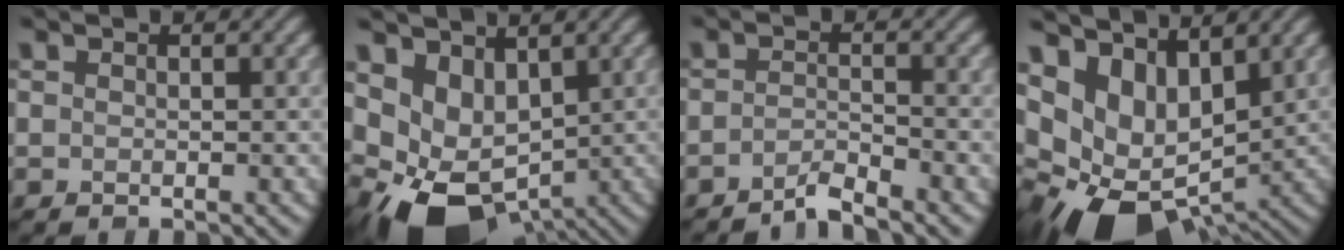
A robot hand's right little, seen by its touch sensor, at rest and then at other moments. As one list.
[{"total": 8.7, "force": [-0.7, 6.0, 6.2], "torque": [-0.117, -0.035, 0.007]}, {"total": 2.3, "force": [-1.9, 0.4, 1.2], "torque": [-0.017, 0.005, -0.046]}, {"total": 11.1, "force": [0.6, 7.4, 8.2], "torque": [-0.144, -0.025, 0.029]}]